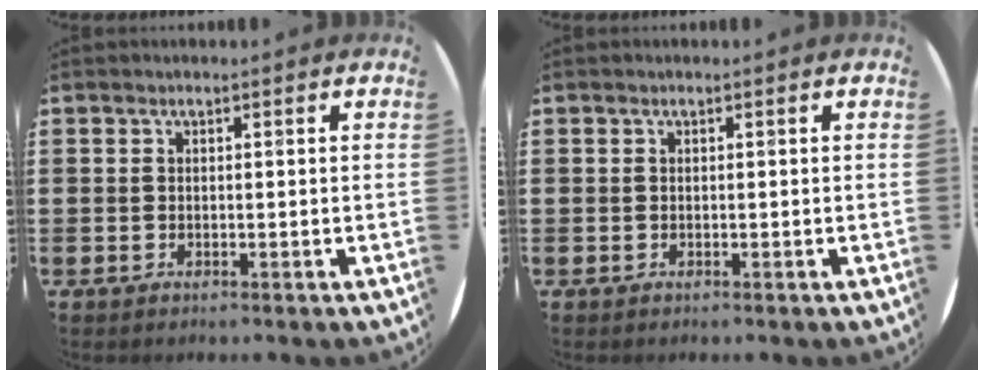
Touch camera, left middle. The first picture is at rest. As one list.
[{"total": 0.0}]